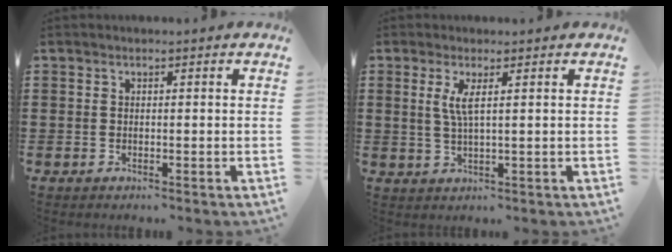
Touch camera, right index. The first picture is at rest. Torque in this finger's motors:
{"motor_torque": [0.43, -0.17, 0.25, 0.06]}